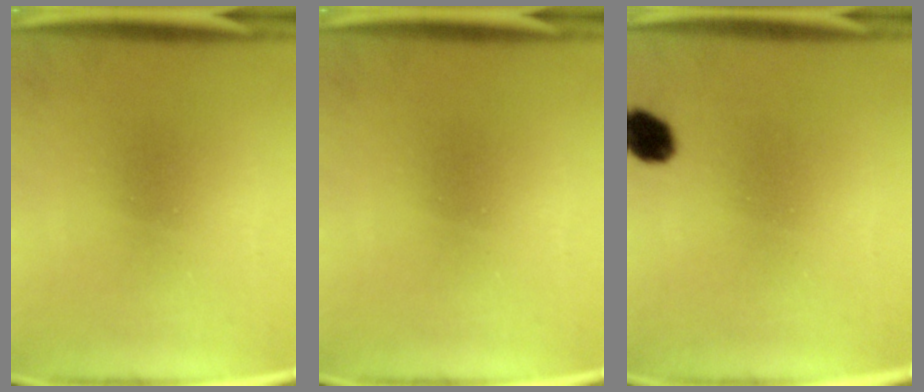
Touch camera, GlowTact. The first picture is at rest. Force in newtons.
{"total": 0.0}
{"total": 5.0}